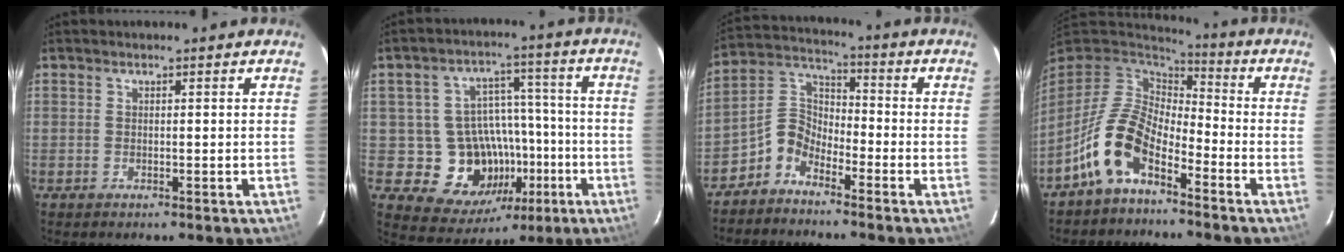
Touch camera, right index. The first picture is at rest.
{"total": 14.4, "force": [-4.7, 12.2, 6.1], "torque": [-0.118, 0.033, -0.042]}
{"total": 6.2, "force": [-4.4, 3.6, 2.5], "torque": [-0.056, 0.029, -0.103]}
{"total": 12.0, "force": [-6.6, 6.0, 8.1], "torque": [-0.161, 0.011, -0.133]}